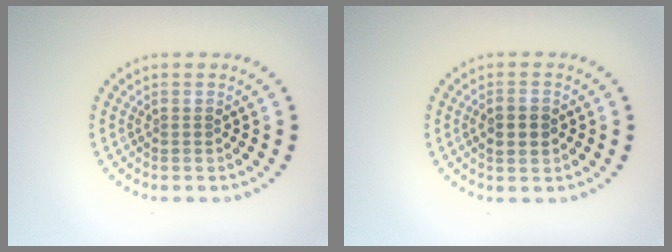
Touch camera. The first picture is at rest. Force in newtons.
{"total": 2.4, "press": 2.4, "slide": 0.1}